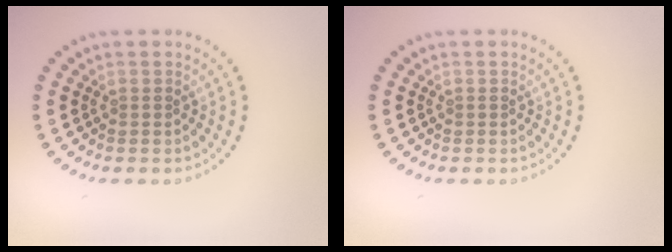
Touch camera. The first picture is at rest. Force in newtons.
{"total": 0.0}